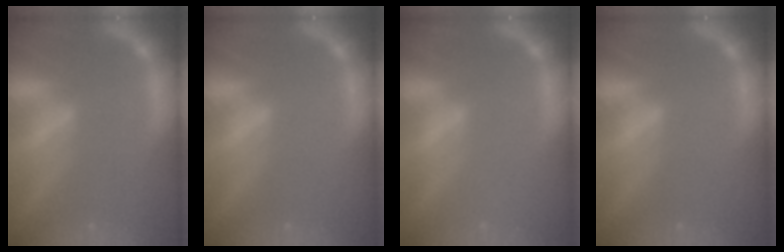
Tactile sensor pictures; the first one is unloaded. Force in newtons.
{"total": 0.0}
{"total": 1.0}
{"total": 0.0}